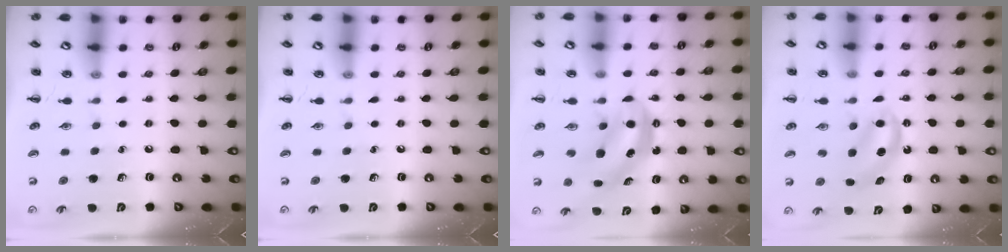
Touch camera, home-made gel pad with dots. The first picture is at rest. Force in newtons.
{"total": 0.0}
{"total": 5.8, "press": 5.8, "slide": 0.5}
{"total": 5.4, "press": 5.3, "slide": 0.7}